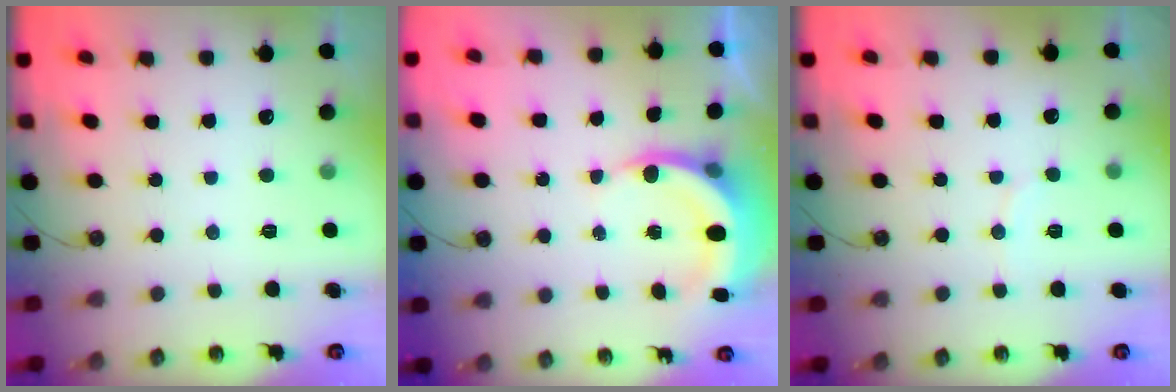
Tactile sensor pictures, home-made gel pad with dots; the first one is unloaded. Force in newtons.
{"total": 6.3, "press": 6.1, "slide": 1.4}
{"total": 4.1, "press": 4.1, "slide": 0.5}